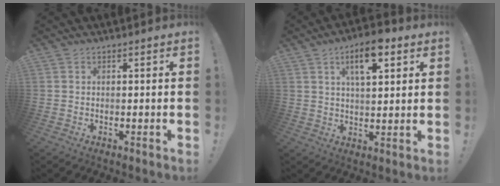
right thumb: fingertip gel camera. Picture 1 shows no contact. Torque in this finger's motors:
{"motor_torque": [0.05, 2.01, 0.87, 0.36, 0.03]}